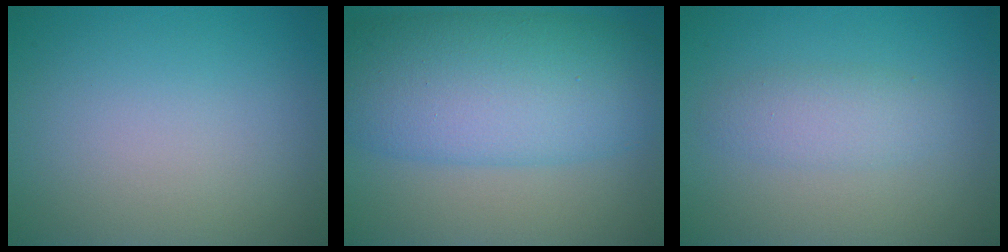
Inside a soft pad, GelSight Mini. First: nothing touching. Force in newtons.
{"total": 10.6, "press": 10.6, "slide": 0.2}
{"total": 2.3, "press": 2.3, "slide": 0.1}